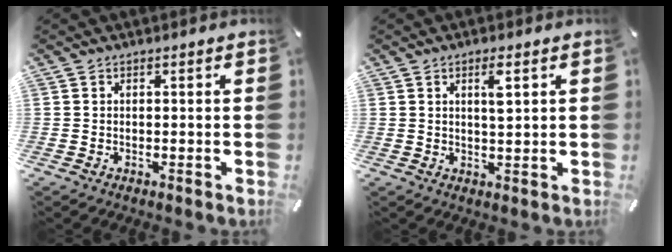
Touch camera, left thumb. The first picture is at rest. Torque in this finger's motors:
{"motor_torque": [0.28, 0.07, 0.27, 0.16, 0.04]}